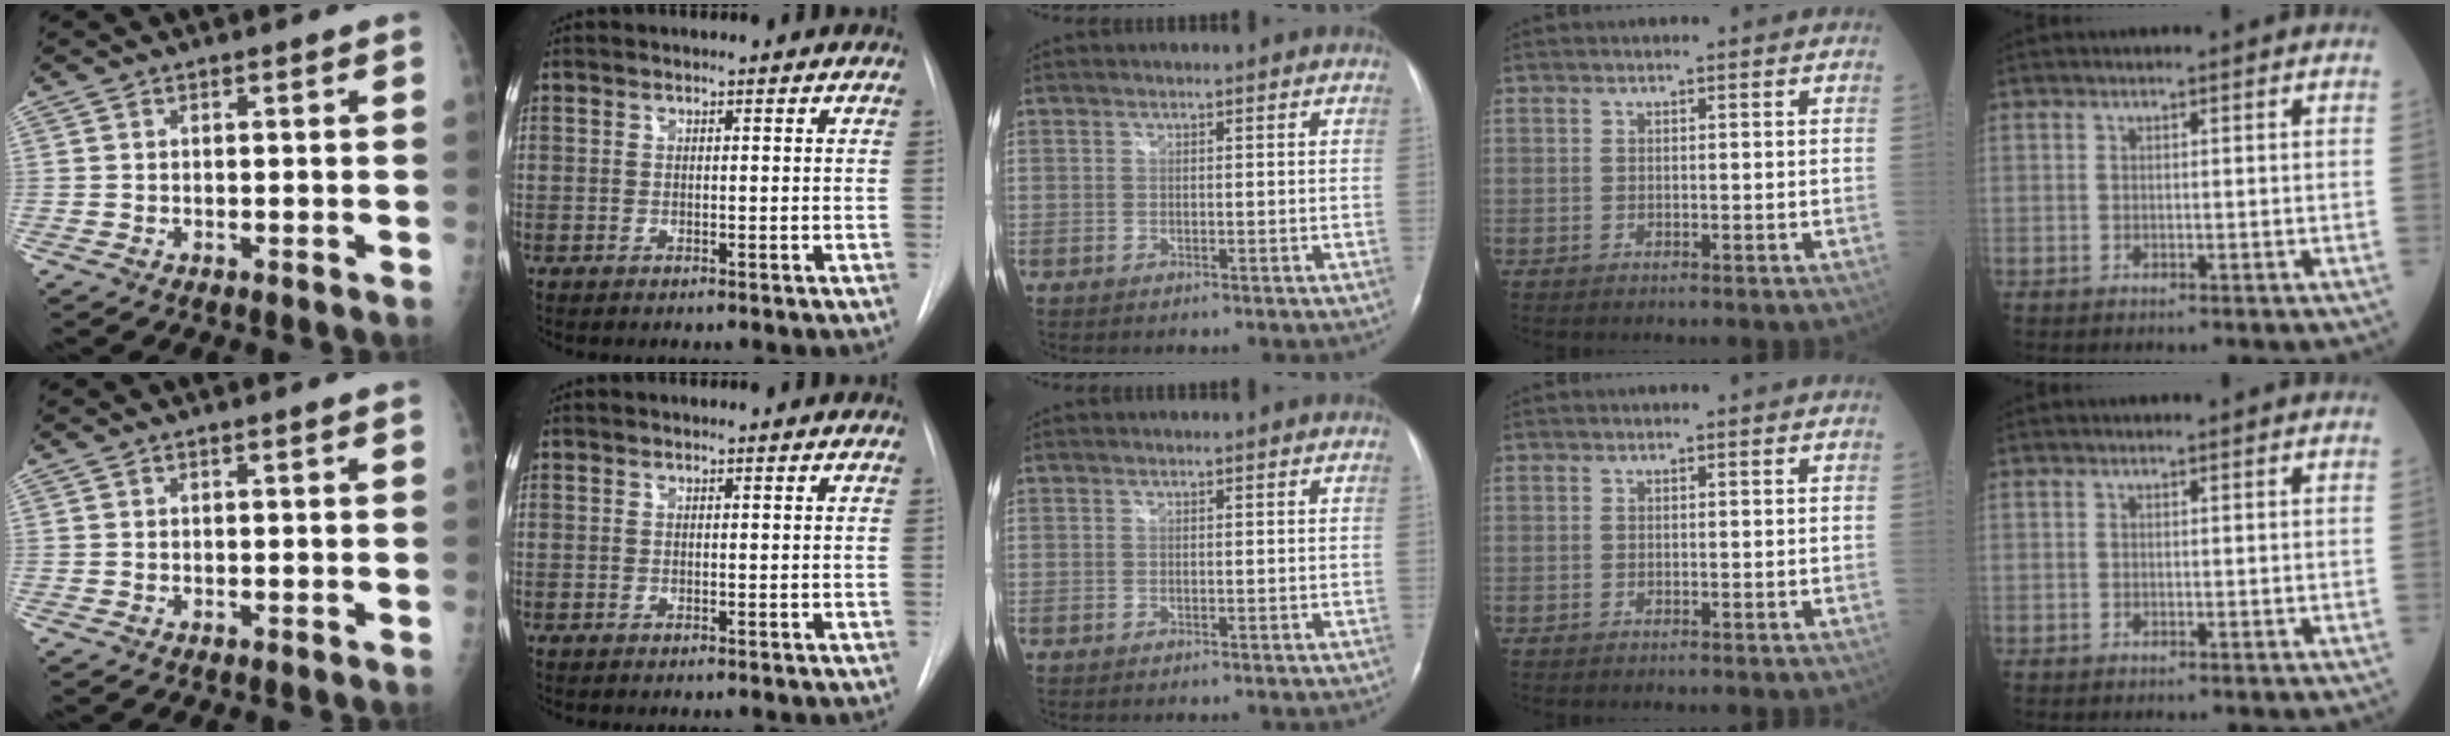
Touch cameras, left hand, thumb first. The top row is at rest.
{}